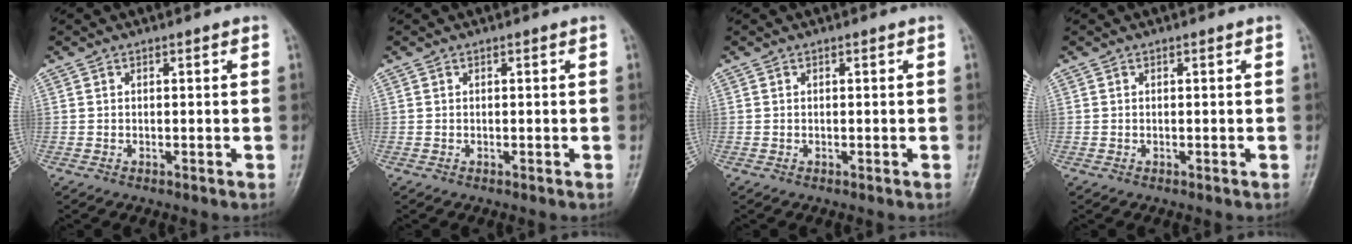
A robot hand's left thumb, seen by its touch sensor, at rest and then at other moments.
{"total": 0.0}
{"total": 0.0}
{"total": 0.0}